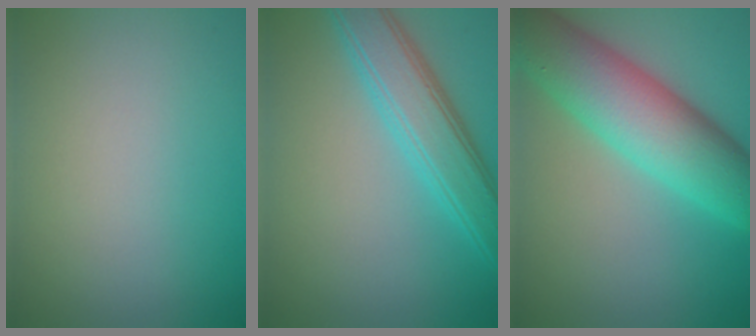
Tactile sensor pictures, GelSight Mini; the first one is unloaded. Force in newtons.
{"total": 5.4, "press": 5.4, "slide": 0.1}
{"total": 9.6, "press": 9.5, "slide": 0.4}